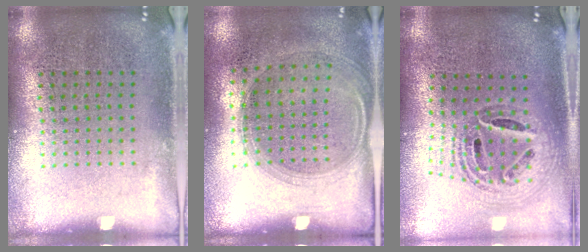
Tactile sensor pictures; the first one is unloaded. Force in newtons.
{"total": 1.4, "press": 1.2, "slide": 0.6}
{"total": 1.3, "press": 1.2, "slide": 0.5}